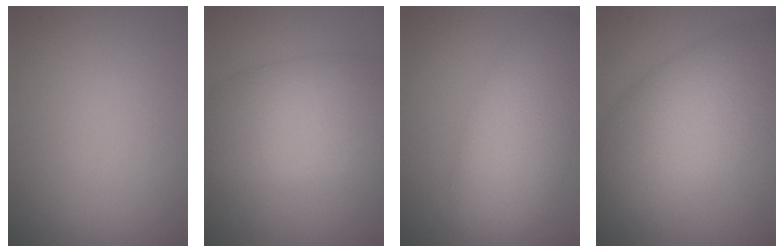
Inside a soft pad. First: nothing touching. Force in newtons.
{"total": 7.6, "press": 7.6, "slide": 0.2}
{"total": 8.2, "press": 8.2, "slide": 0.5}
{"total": 9.5, "press": 9.5, "slide": 0.2}